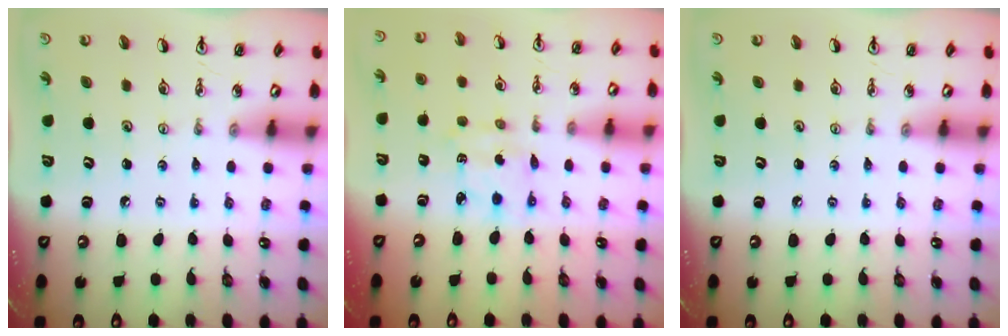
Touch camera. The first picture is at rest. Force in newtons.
{"total": 2.9, "press": 2.9, "slide": 0.2}
{"total": 0.0}